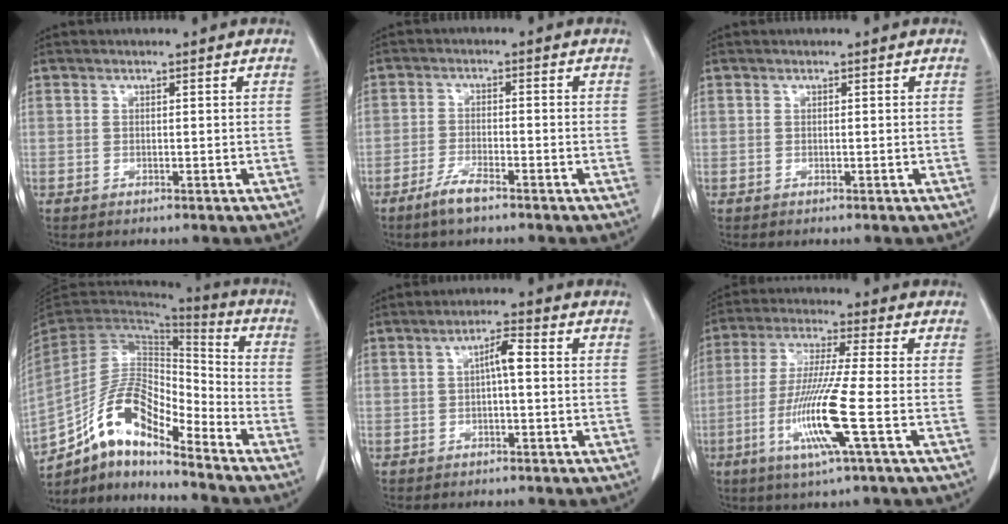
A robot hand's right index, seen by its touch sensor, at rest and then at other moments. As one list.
[{"total": 4.3, "force": [-3.2, 0.6, 2.8], "torque": [-0.060, -0.004, -0.061]}, {"total": 0.0}, {"total": 13.8, "force": [-10.2, 4.0, 8.3], "torque": [-0.157, 0.032, -0.187]}, {"total": 3.4, "force": [0.2, 0.6, 3.4], "torque": [-0.057, 0.009, 0.002]}, {"total": 11.8, "force": [-3.7, -0.9, 11.2], "torque": [-0.228, -0.021, -0.079]}]